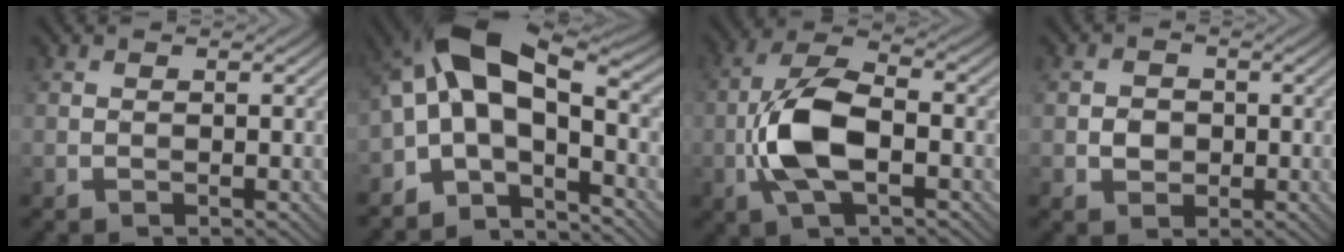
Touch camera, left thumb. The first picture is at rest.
{"total": 11.0, "force": [-2.6, 5.7, 9.1], "torque": [-0.160, 0.021, -0.065]}
{"total": 9.6, "force": [-2.4, 4.4, 8.2], "torque": [-0.182, 0.011, -0.052]}
{"total": 2.4, "force": [-0.5, 2.1, 1.1], "torque": [-0.026, -0.001, -0.015]}